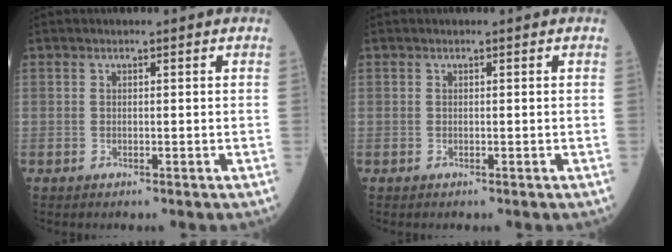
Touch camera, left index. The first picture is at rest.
{"total": 0.0}